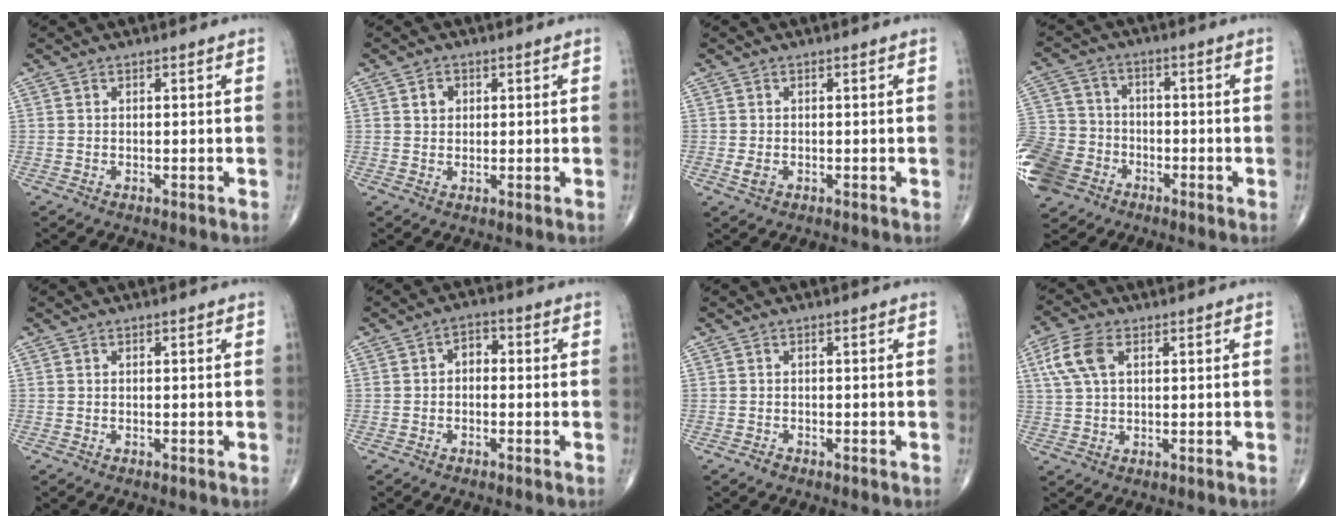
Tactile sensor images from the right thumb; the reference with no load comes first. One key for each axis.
{"total": 2.3, "fx": 0.7, "fy": 1.9, "fz": 1.0, "tx": -0.008, "ty": -0.002, "tz": 0.011}
{"total": 1.7, "fx": -0.3, "fy": 1.2, "fz": 1.1, "tx": -0.023, "ty": -0.003, "tz": -0.007}
{"total": 16.7, "fx": -7.5, "fy": 13.1, "fz": 7.1, "tx": -0.180, "ty": 0.029, "tz": -0.141}
{"total": 0.0}
{"total": 3.2, "fx": -0.2, "fy": 2.2, "fz": 2.3, "tx": -0.020, "ty": 0.014, "tz": -0.014}
{"total": 0.9, "fx": -0.6, "fy": 0.5, "fz": 0.2, "tx": -0.004, "ty": 0.001, "tz": -0.014}
{"total": 7.1, "fx": 2.4, "fy": 3.9, "fz": 5.4, "tx": -0.126, "ty": 0.010, "tz": 0.048}